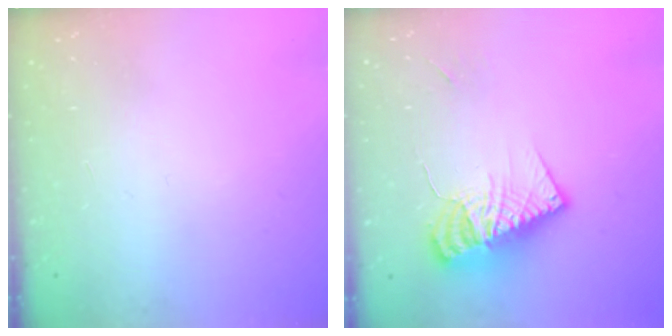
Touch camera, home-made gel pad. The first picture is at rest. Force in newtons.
{"total": 12.3, "press": 12.2, "slide": 1.3}